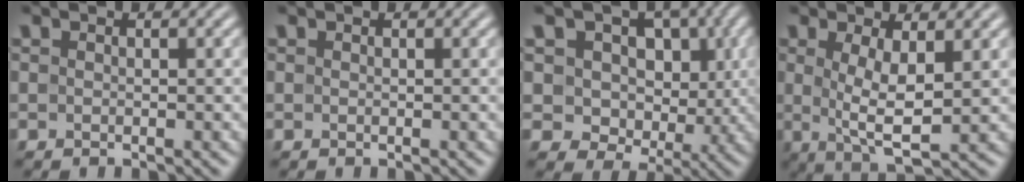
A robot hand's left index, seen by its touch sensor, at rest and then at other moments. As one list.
[{"total": 0.0}, {"total": 6.8, "force": [1.4, 5.5, 3.8], "torque": [-0.054, 0.001, 0.005]}, {"total": 4.5, "force": [0.7, 1.2, 4.3], "torque": [-0.079, -0.006, 0.017]}]